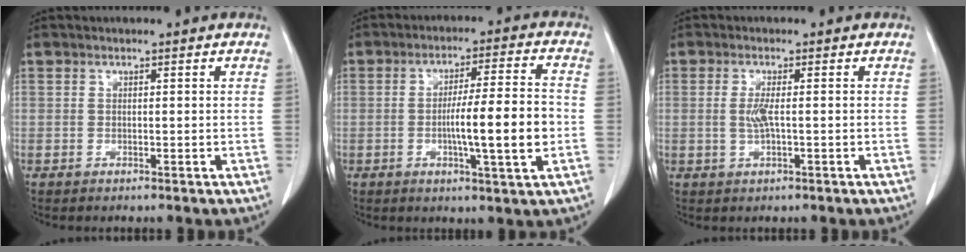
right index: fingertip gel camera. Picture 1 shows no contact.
{"total": 10.7, "force": [-1.8, 0.2, 10.6], "torque": [-0.170, 0.000, -0.034]}
{"total": 2.6, "force": [-0.1, 0.4, 2.6], "torque": [-0.058, -0.003, -0.002]}